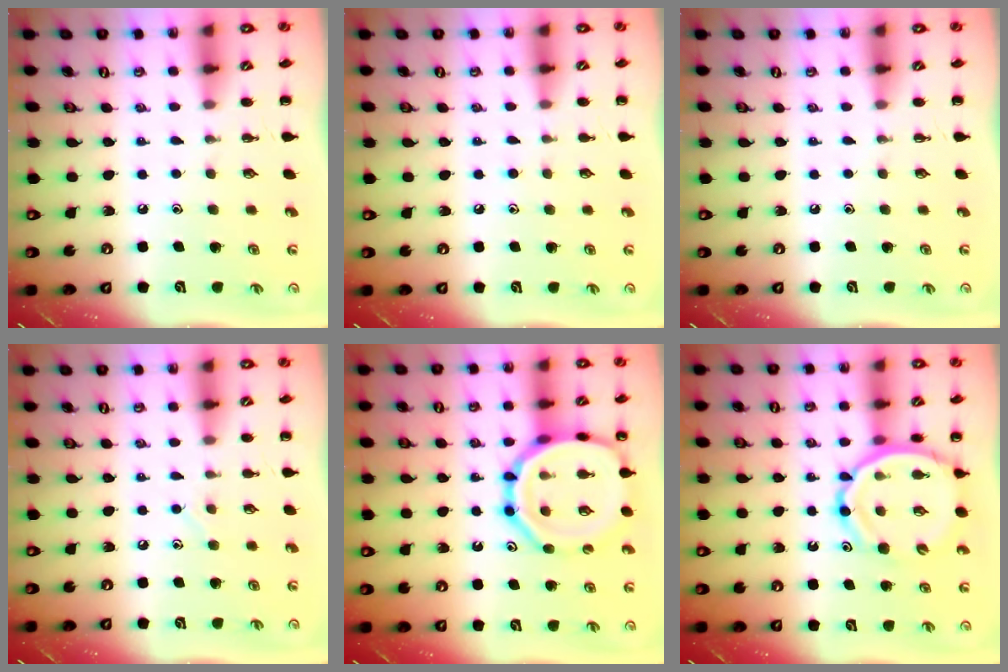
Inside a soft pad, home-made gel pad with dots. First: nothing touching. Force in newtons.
{"total": 4.2, "press": 3.9, "slide": 1.5}
{"total": 0.0}
{"total": 4.5, "press": 4.3, "slide": 1.3}
{"total": 18.9, "press": 18.8, "slide": 2.1}
{"total": 12.3, "press": 11.8, "slide": 3.3}